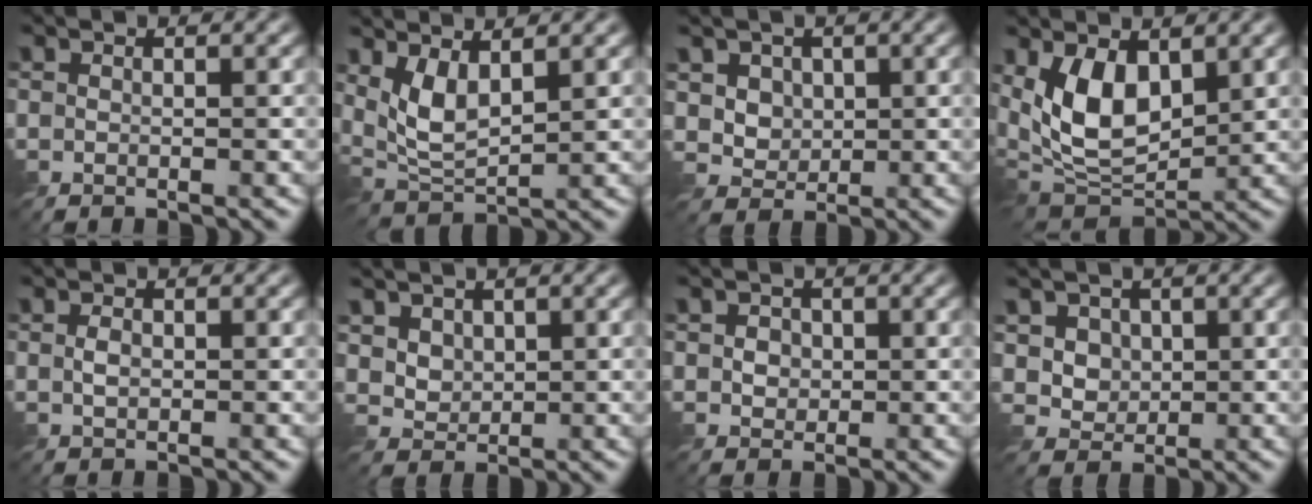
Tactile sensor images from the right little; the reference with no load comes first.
{"total": 4.1, "force": [1.5, 1.5, 3.5], "torque": [-0.082, -0.010, 0.034]}
{"total": 3.6, "force": [1.3, 2.9, 1.6], "torque": [-0.051, -0.003, 0.035]}
{"total": 7.1, "force": [1.9, 3.8, 5.7], "torque": [-0.115, -0.014, 0.034]}
{"total": 1.0, "force": [-0.2, 0.6, 0.8], "torque": [-0.020, 0.001, -0.006]}
{"total": 2.8, "force": [1.3, 2.1, 1.3], "torque": [-0.048, -0.006, 0.045]}
{"total": 2.0, "force": [0.2, 1.7, 1.0], "torque": [-0.022, 0.003, 0.002]}
{"total": 3.5, "force": [1.1, 3.0, 1.5], "torque": [-0.047, -0.003, 0.030]}